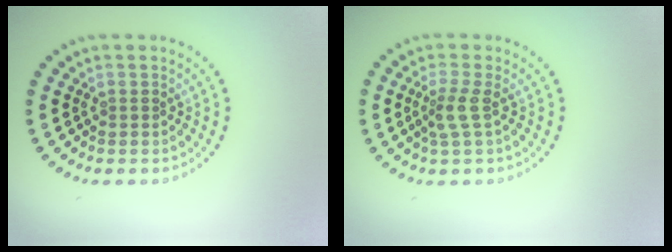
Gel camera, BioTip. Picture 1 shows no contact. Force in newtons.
{"total": 1.9, "press": 1.5, "slide": 1.2}